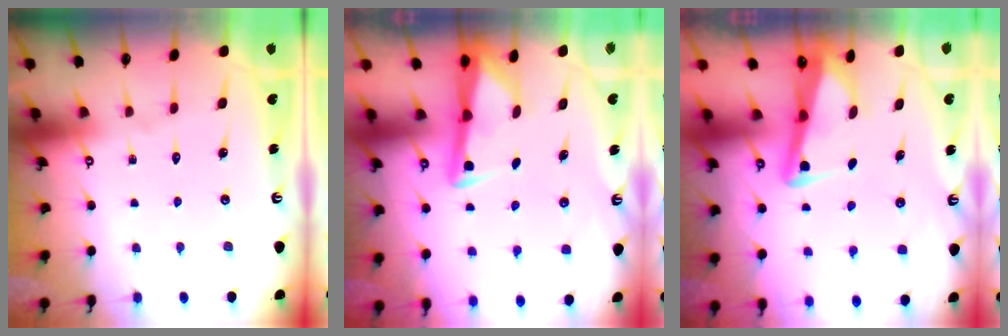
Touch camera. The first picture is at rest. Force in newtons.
{"total": 3.1, "press": 3.1, "slide": 0.4}
{"total": 3.4, "press": 3.3, "slide": 0.8}